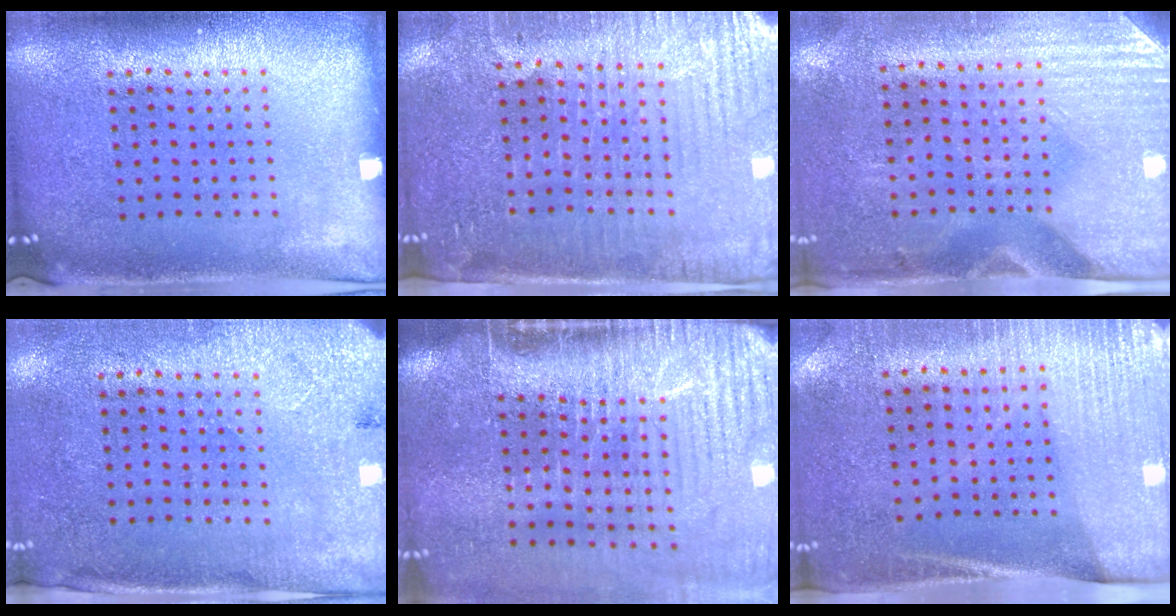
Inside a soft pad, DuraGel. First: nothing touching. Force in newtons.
{"total": 3.8, "press": 3.5, "slide": 1.3}
{"total": 3.0, "press": 2.6, "slide": 1.5}
{"total": 2.7, "press": 2.2, "slide": 1.5}
{"total": 5.0, "press": 4.2, "slide": 2.8}
{"total": 2.9, "press": 2.6, "slide": 1.3}